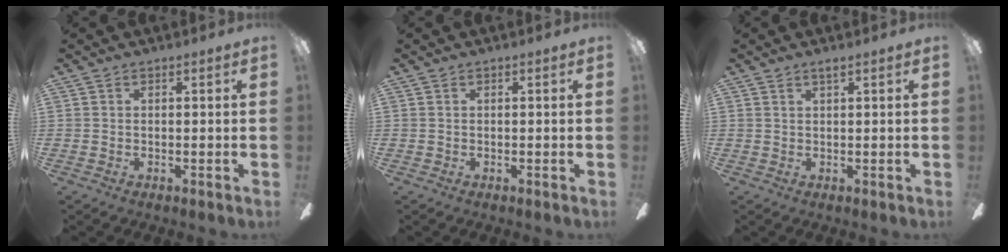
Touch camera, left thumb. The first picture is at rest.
{"total": 0.0}
{"total": 1.1, "force": [0.9, 0.1, 0.5], "torque": [-0.013, 0.000, 0.017]}